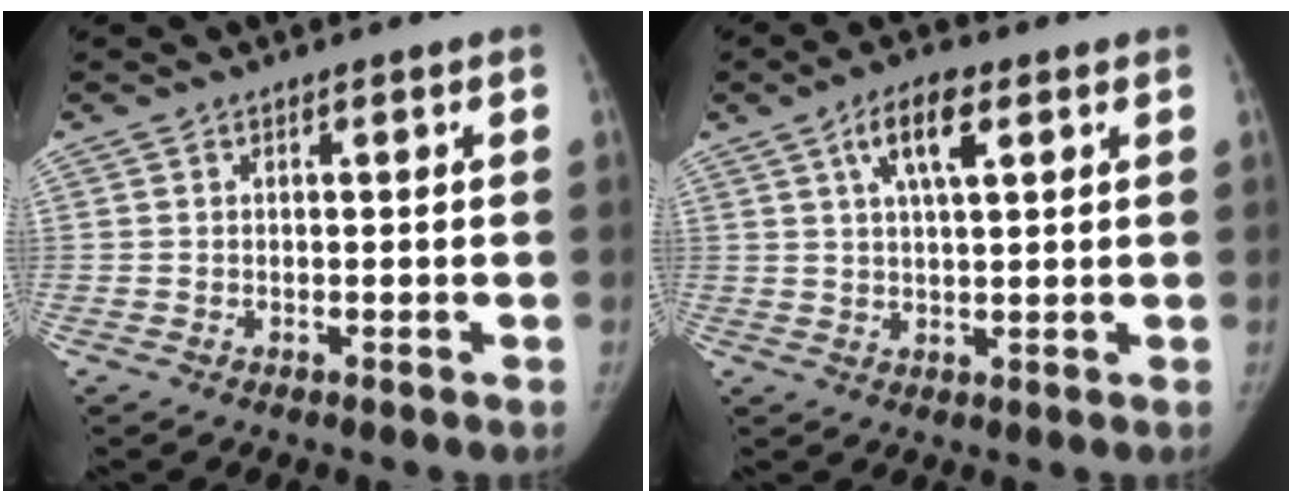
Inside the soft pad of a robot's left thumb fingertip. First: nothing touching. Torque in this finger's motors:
{"motor_torque": [0.27, 0.06, 1.11, -1.05, 0.25]}